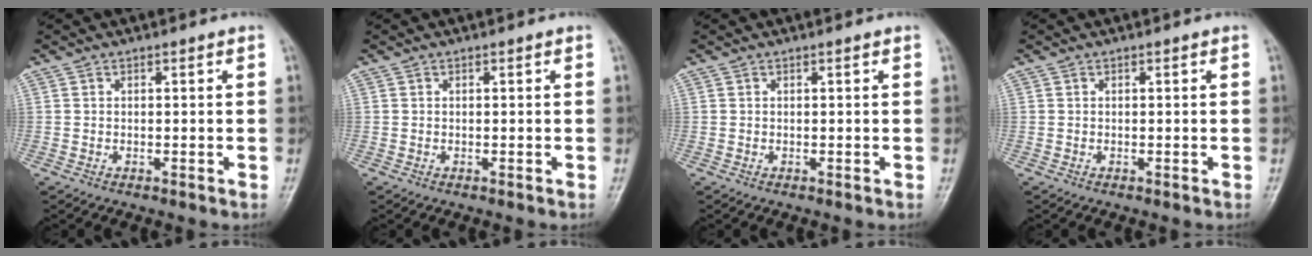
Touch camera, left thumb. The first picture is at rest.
{"total": 0.0}
{"total": 0.0}
{"total": 0.0}